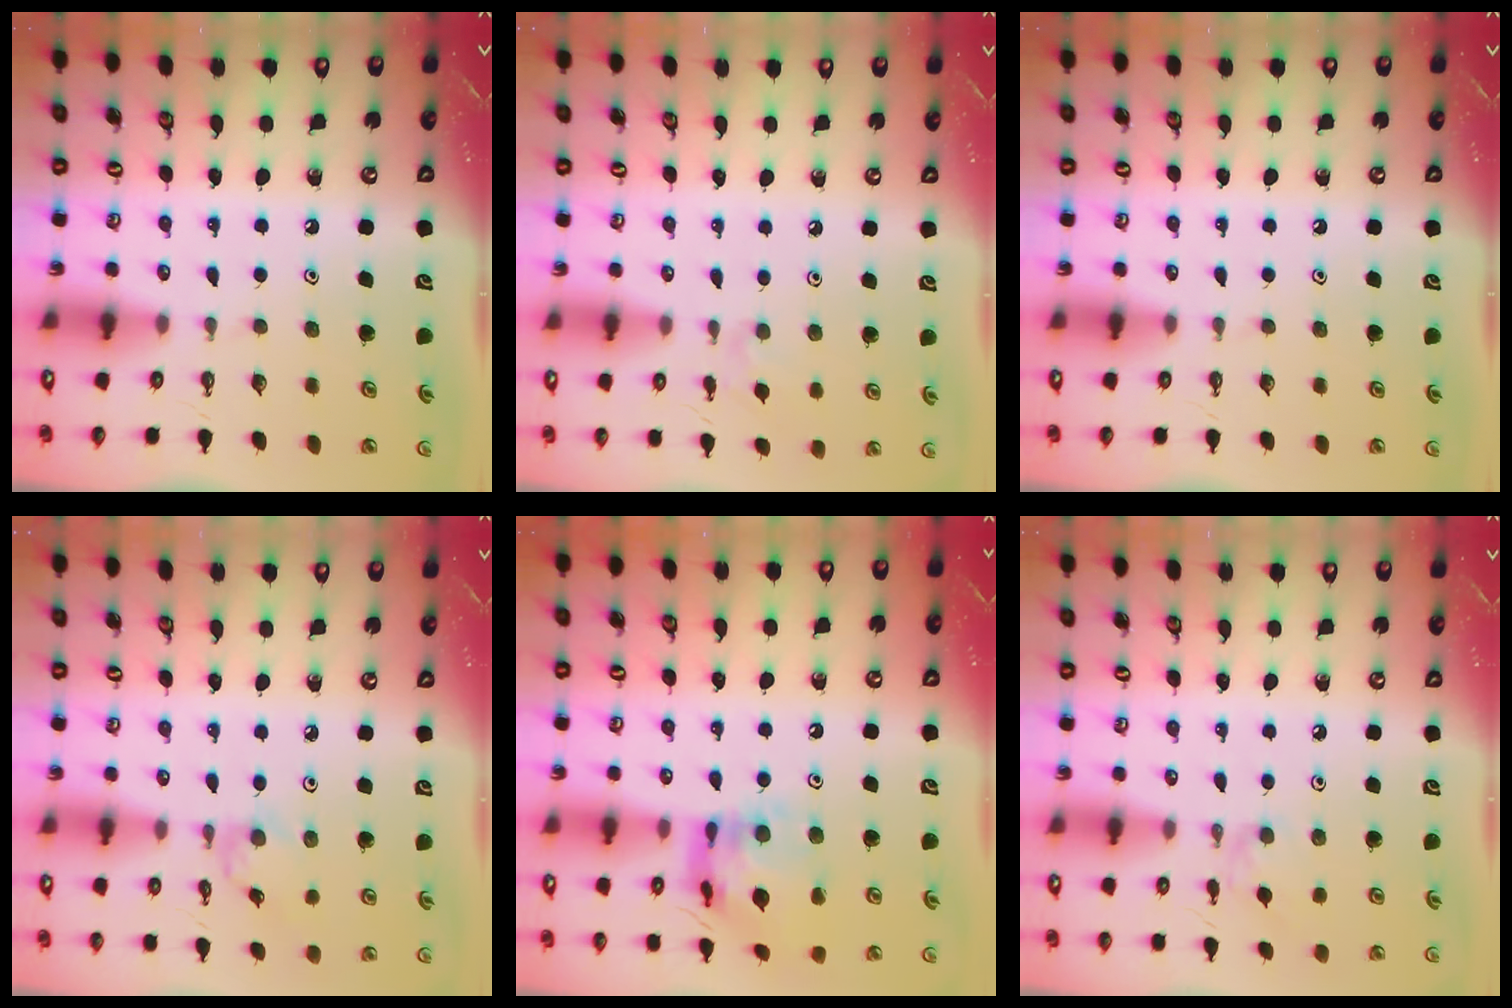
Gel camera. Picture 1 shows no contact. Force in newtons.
{"total": 1.9, "press": 1.9, "slide": 0.4}
{"total": 0.0}
{"total": 1.7, "press": 1.6, "slide": 0.4}
{"total": 14.5, "press": 14.4, "slide": 1.5}
{"total": 1.8, "press": 1.8, "slide": 0.3}